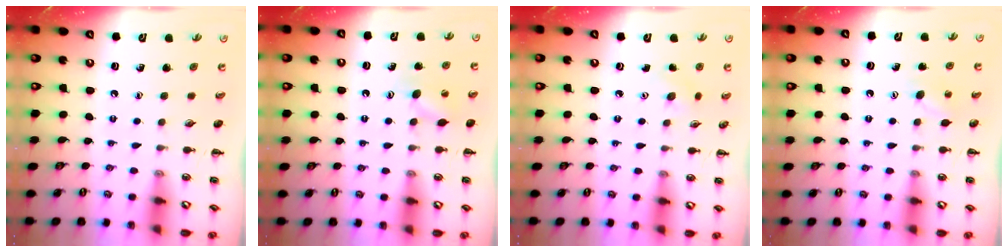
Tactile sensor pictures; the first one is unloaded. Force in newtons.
{"total": 7.4, "press": 7.3, "slide": 1.4}
{"total": 4.6, "press": 4.4, "slide": 1.2}
{"total": 5.1, "press": 5.0, "slide": 0.9}